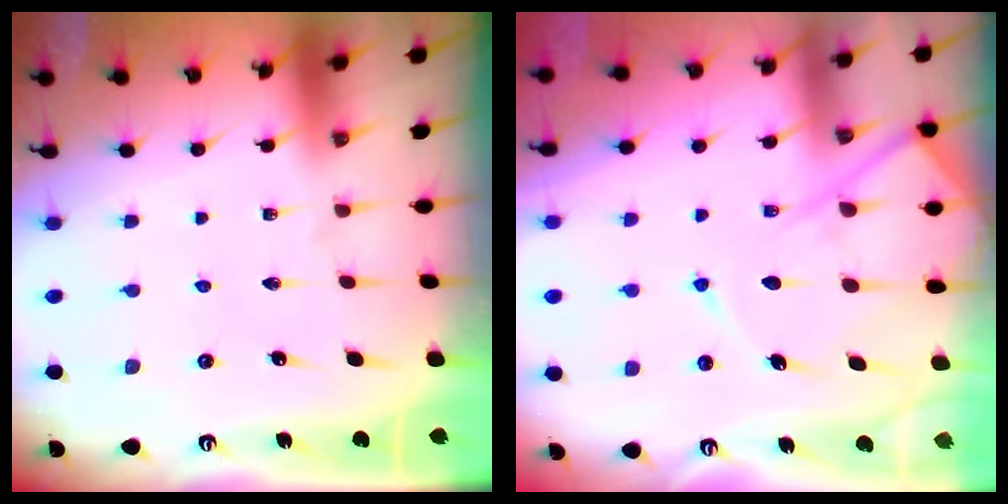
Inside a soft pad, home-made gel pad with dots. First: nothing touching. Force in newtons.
{"total": 13.4, "press": 13.4, "slide": 1.3}